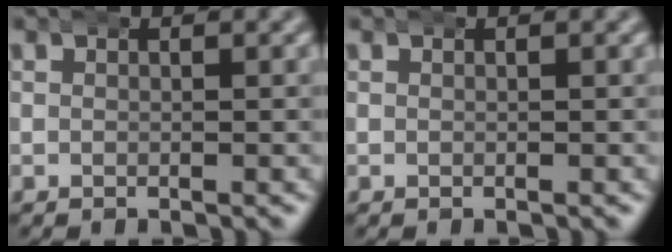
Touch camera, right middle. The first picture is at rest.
{"total": 0.0}